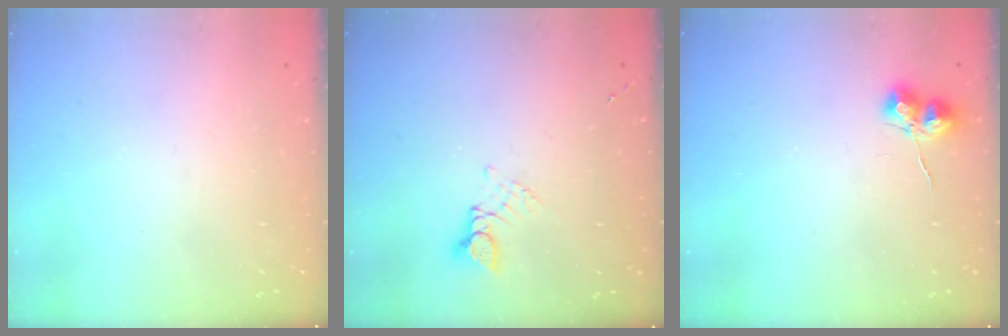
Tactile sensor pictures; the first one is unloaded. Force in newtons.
{"total": 2.9, "press": 2.9, "slide": 0.4}
{"total": 7.3, "press": 7.2, "slide": 1.2}